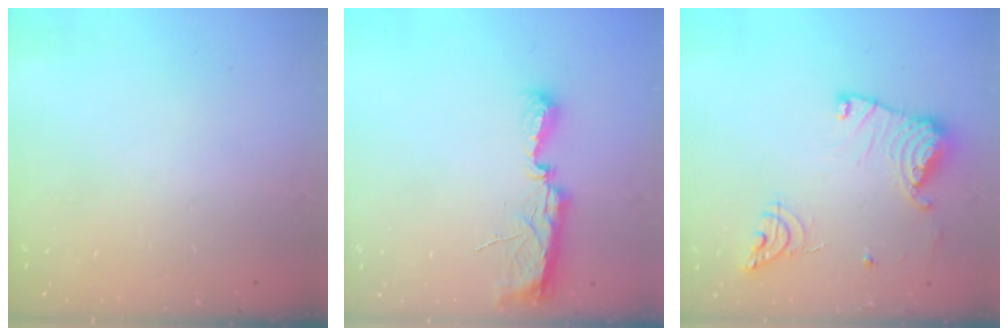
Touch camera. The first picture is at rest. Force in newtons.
{"total": 7.9, "press": 7.8, "slide": 0.8}
{"total": 15.6, "press": 15.5, "slide": 1.5}